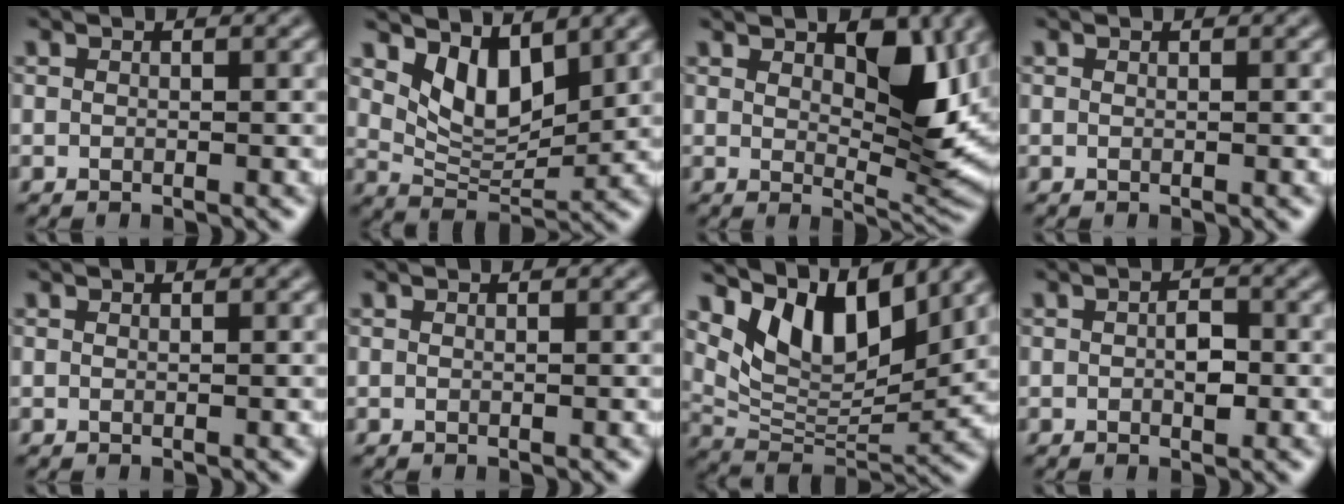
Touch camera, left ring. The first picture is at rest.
{"total": 4.7, "force": [2.8, 2.4, 3.0], "torque": [-0.064, -0.018, 0.050]}
{"total": 7.1, "force": [2.6, 3.0, 5.9], "torque": [-0.086, -0.008, 0.044]}
{"total": 0.0}
{"total": 0.0}
{"total": 0.0}
{"total": 8.5, "force": [5.3, 3.6, 5.5], "torque": [-0.096, -0.007, 0.099]}
{"total": 1.8, "force": [-0.2, 1.0, 1.5], "torque": [-0.024, 0.001, -0.004]}